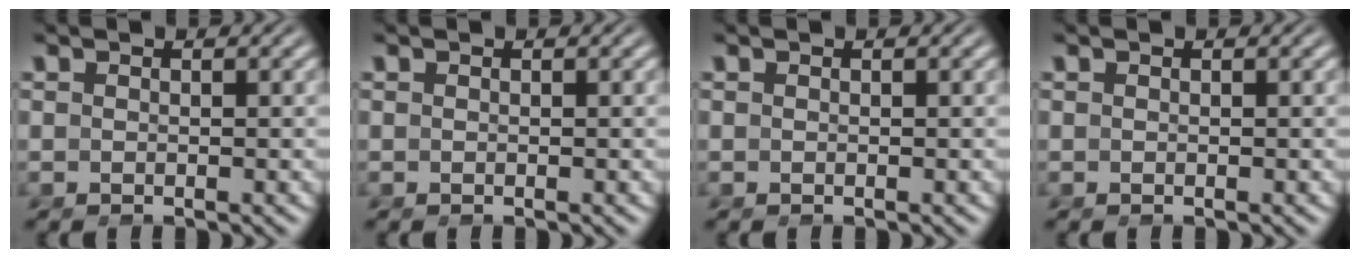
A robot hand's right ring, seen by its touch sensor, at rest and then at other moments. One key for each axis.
{"total": 0.0}
{"total": 0.0}
{"total": 0.0}